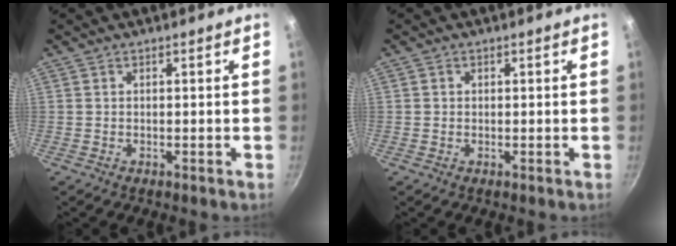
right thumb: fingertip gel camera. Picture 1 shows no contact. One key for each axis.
{"total": 0.7, "fx": 0.1, "fy": 0.6, "fz": 0.1, "tx": 0.001, "ty": 0.000, "tz": -0.001}